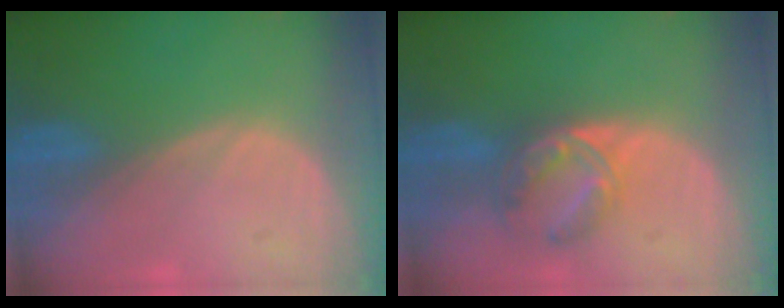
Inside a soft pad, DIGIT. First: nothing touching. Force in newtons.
{"total": 6.7, "press": 5.9, "slide": 3.0}